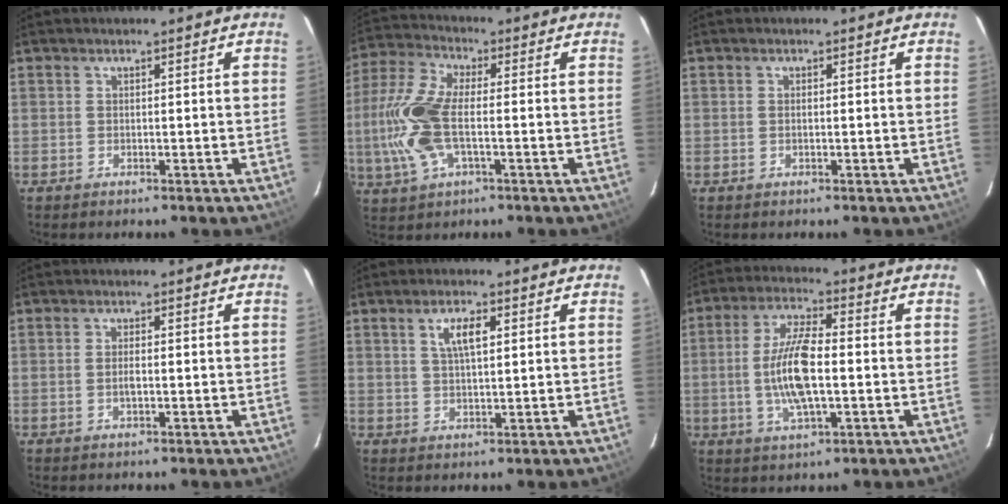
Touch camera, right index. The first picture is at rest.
{"total": 13.3, "force": [-1.9, 5.8, 11.8], "torque": [-0.272, 0.006, -0.043]}
{"total": 0.7, "force": [0.0, 0.1, 0.7], "torque": [-0.016, 0.001, -0.002]}
{"total": 2.1, "force": [-0.4, 0.7, 2.0], "torque": [-0.038, 0.001, -0.006]}
{"total": 4.5, "force": [1.7, 1.4, 4.0], "torque": [-0.074, 0.006, 0.032]}
{"total": 11.4, "force": [-1.4, 3.4, 10.8], "torque": [-0.216, 0.002, -0.026]}